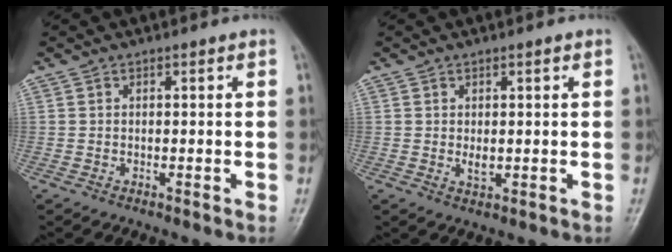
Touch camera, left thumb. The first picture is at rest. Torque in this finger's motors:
{"motor_torque": [0.29, 0.36, 0.34, 0.14, 0.00]}